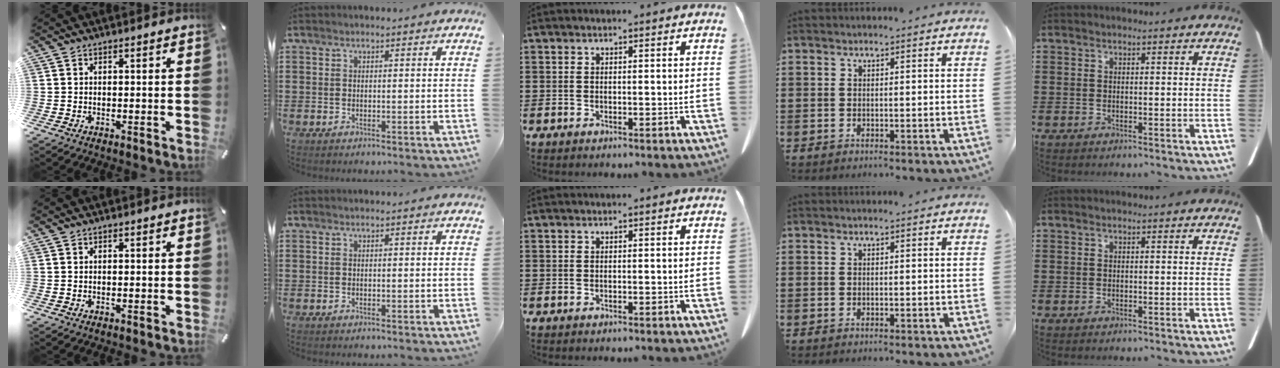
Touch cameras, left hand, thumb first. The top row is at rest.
{}